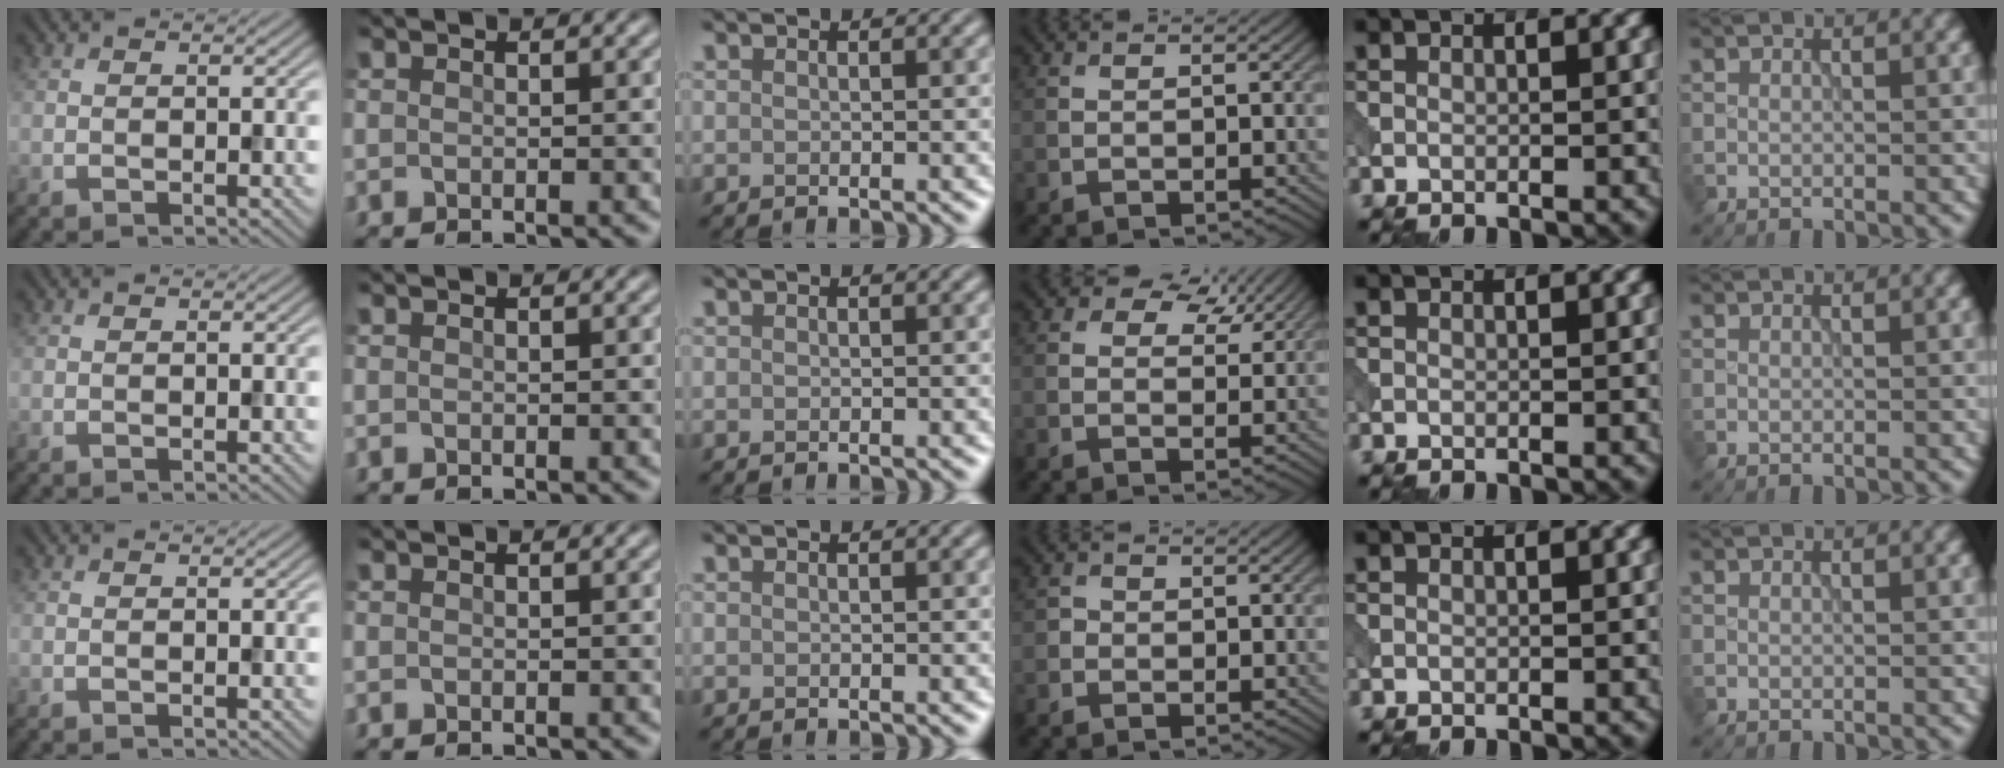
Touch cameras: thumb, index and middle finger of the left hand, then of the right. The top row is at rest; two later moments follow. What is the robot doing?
{"motion": "open", "object": "sandwich press"}